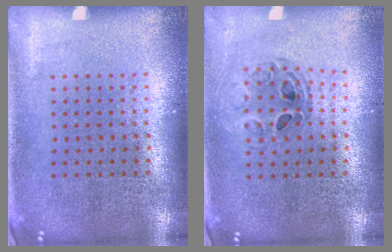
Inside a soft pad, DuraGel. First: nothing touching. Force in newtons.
{"total": 0.8, "press": 0.8, "slide": 0.0}